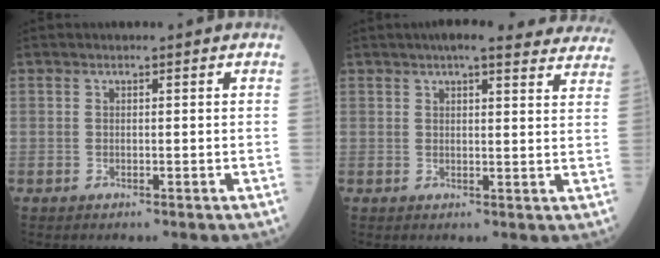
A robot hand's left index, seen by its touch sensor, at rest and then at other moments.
{"total": 16.6, "force": [14.9, 2.9, 6.7], "torque": [-0.066, 0.025, 0.166]}